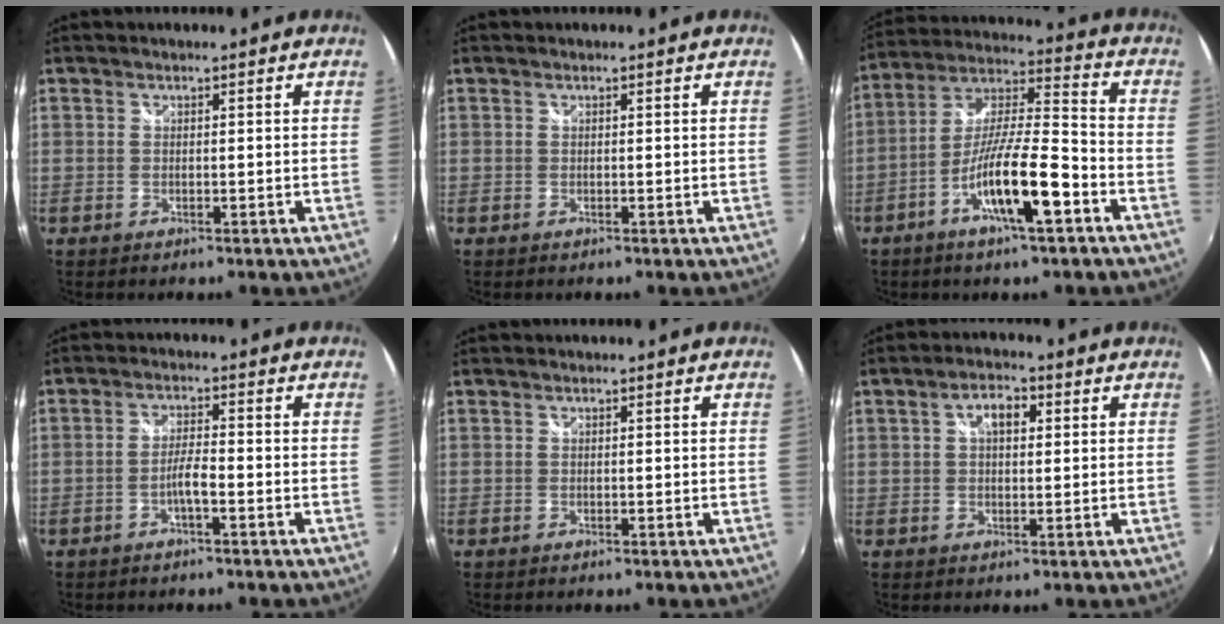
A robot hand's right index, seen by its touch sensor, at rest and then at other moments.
{"total": 0.0}
{"total": 14.2, "force": [-6.5, 2.2, 12.4], "torque": [-0.241, -0.003, -0.122]}
{"total": 3.2, "force": [-1.8, 0.3, 2.7], "torque": [-0.057, 0.006, -0.034]}
{"total": 0.0}
{"total": 4.5, "force": [1.2, 2.6, 3.5], "torque": [-0.058, 0.014, 0.020]}